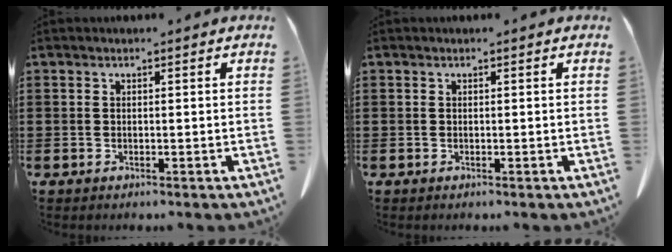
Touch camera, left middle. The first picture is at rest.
{"total": 0.0}